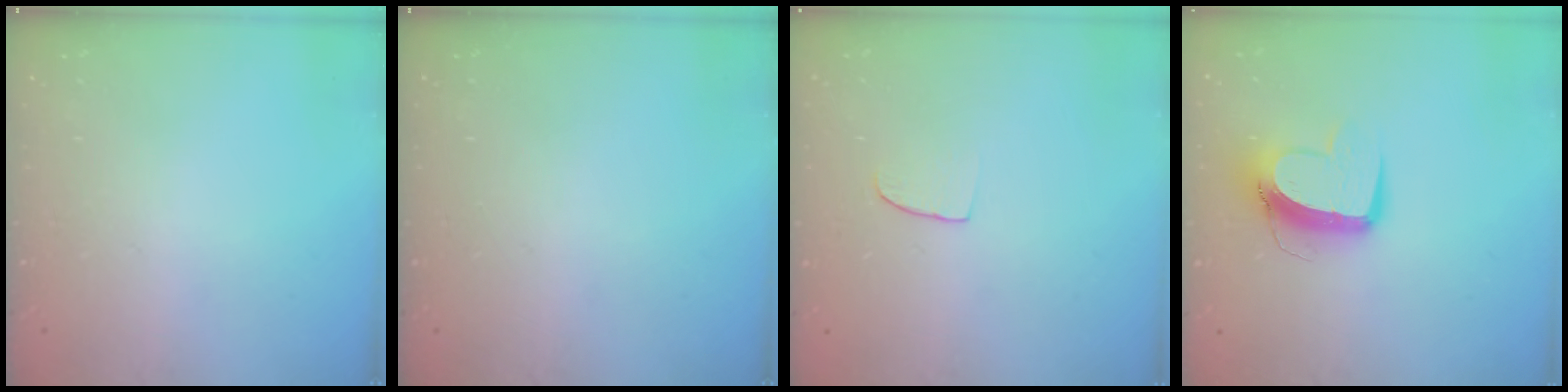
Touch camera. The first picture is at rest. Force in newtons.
{"total": 0.0}
{"total": 5.5, "press": 5.4, "slide": 0.5}
{"total": 11.4, "press": 11.3, "slide": 1.5}